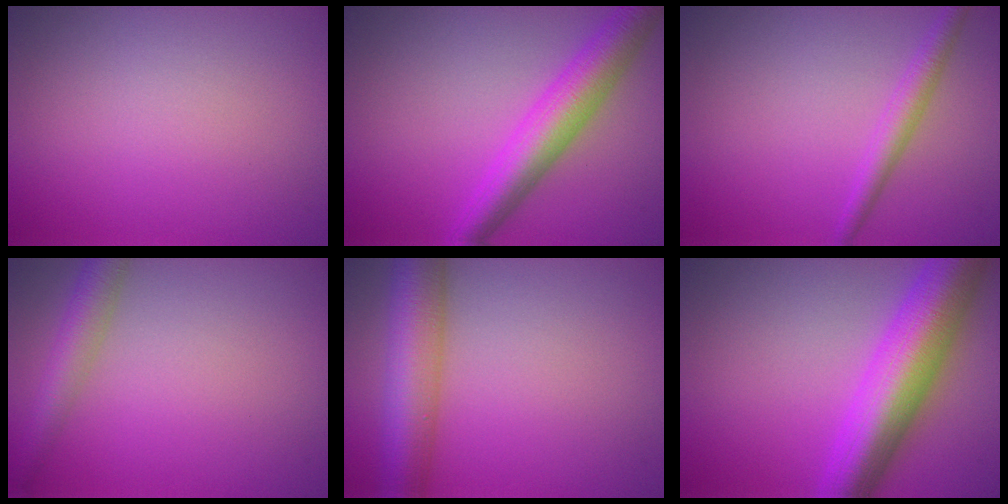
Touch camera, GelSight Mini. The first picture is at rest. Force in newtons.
{"total": 5.6, "press": 5.6, "slide": 0.0}
{"total": 2.2, "press": 2.2, "slide": 0.0}
{"total": 3.5, "press": 3.5, "slide": 0.2}
{"total": 7.0, "press": 6.9, "slide": 0.4}
{"total": 9.2, "press": 9.2, "slide": 0.3}